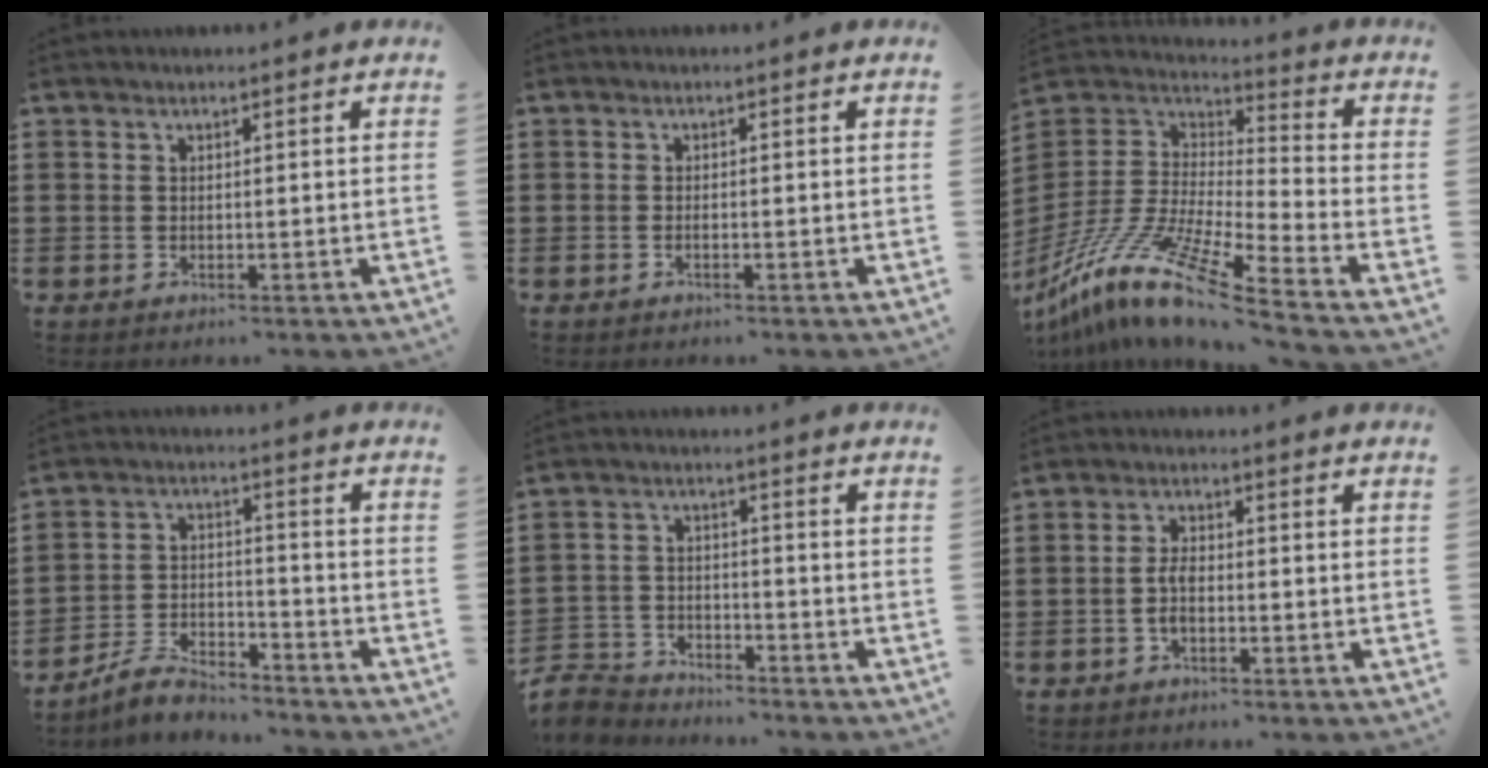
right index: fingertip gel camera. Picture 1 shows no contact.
{"total": 0.6, "force": [-0.3, -0.1, 0.5], "torque": [-0.011, -0.007, -0.004]}
{"total": 13.8, "force": [-10.6, 1.0, 8.8], "torque": [-0.199, 0.001, -0.212]}
{"total": 6.0, "force": [-5.7, 1.2, 1.6], "torque": [-0.038, 0.009, -0.112]}
{"total": 5.4, "force": [-5.2, 1.3, 0.1], "torque": [-0.031, 0.001, -0.114]}
{"total": 3.2, "force": [-1.0, 1.6, 2.6], "torque": [-0.066, -0.005, -0.021]}